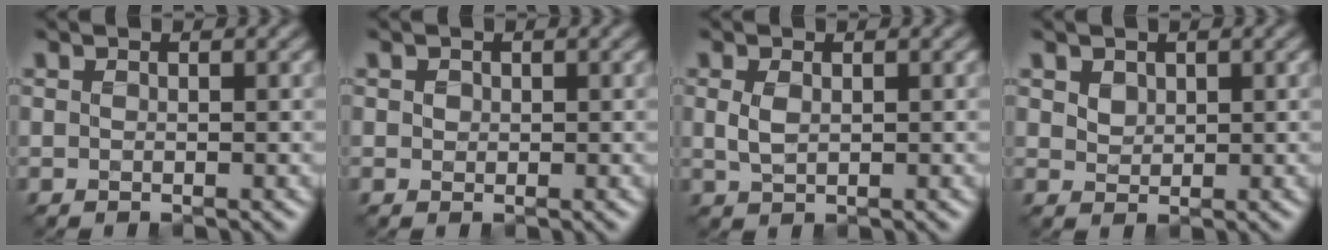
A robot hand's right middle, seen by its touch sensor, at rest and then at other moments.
{"total": 0.8, "force": [0.2, 0.7, 0.3], "torque": [-0.005, -0.003, 0.004]}
{"total": 1.5, "force": [0.0, 0.9, 1.2], "torque": [-0.033, -0.003, 0.003]}
{"total": 1.8, "force": [0.9, 1.3, 0.9], "torque": [-0.023, -0.002, 0.020]}